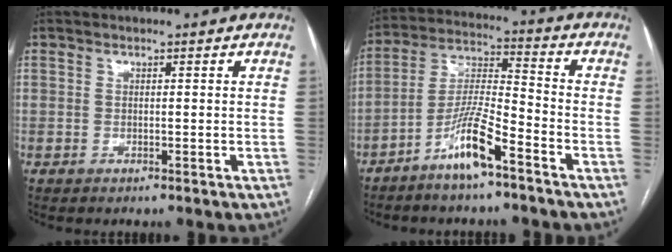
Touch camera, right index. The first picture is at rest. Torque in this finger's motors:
{"motor_torque": [0.66, -0.57, 0.51, 0.11]}